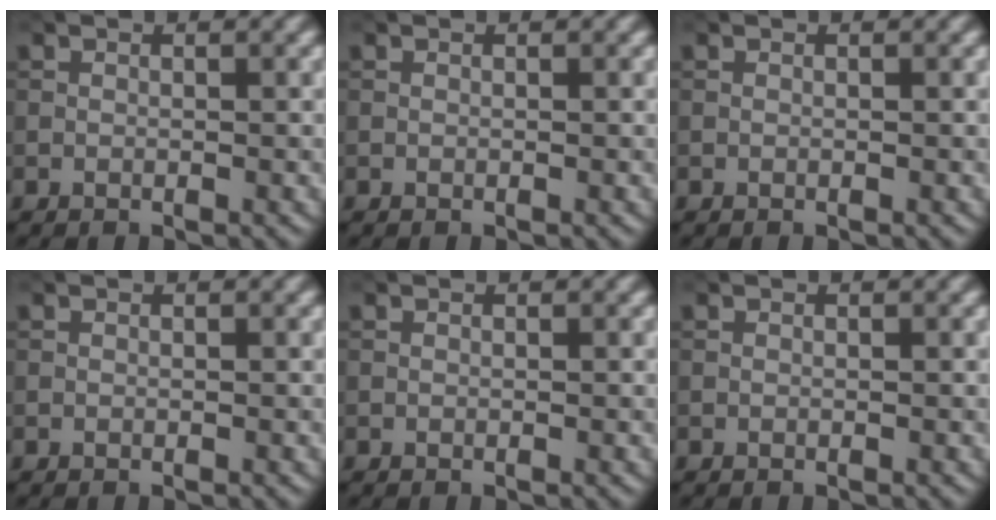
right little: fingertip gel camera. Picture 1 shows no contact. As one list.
[{"total": 0.0}, {"total": 0.0}, {"total": 0.0}, {"total": 0.0}, {"total": 0.0}]